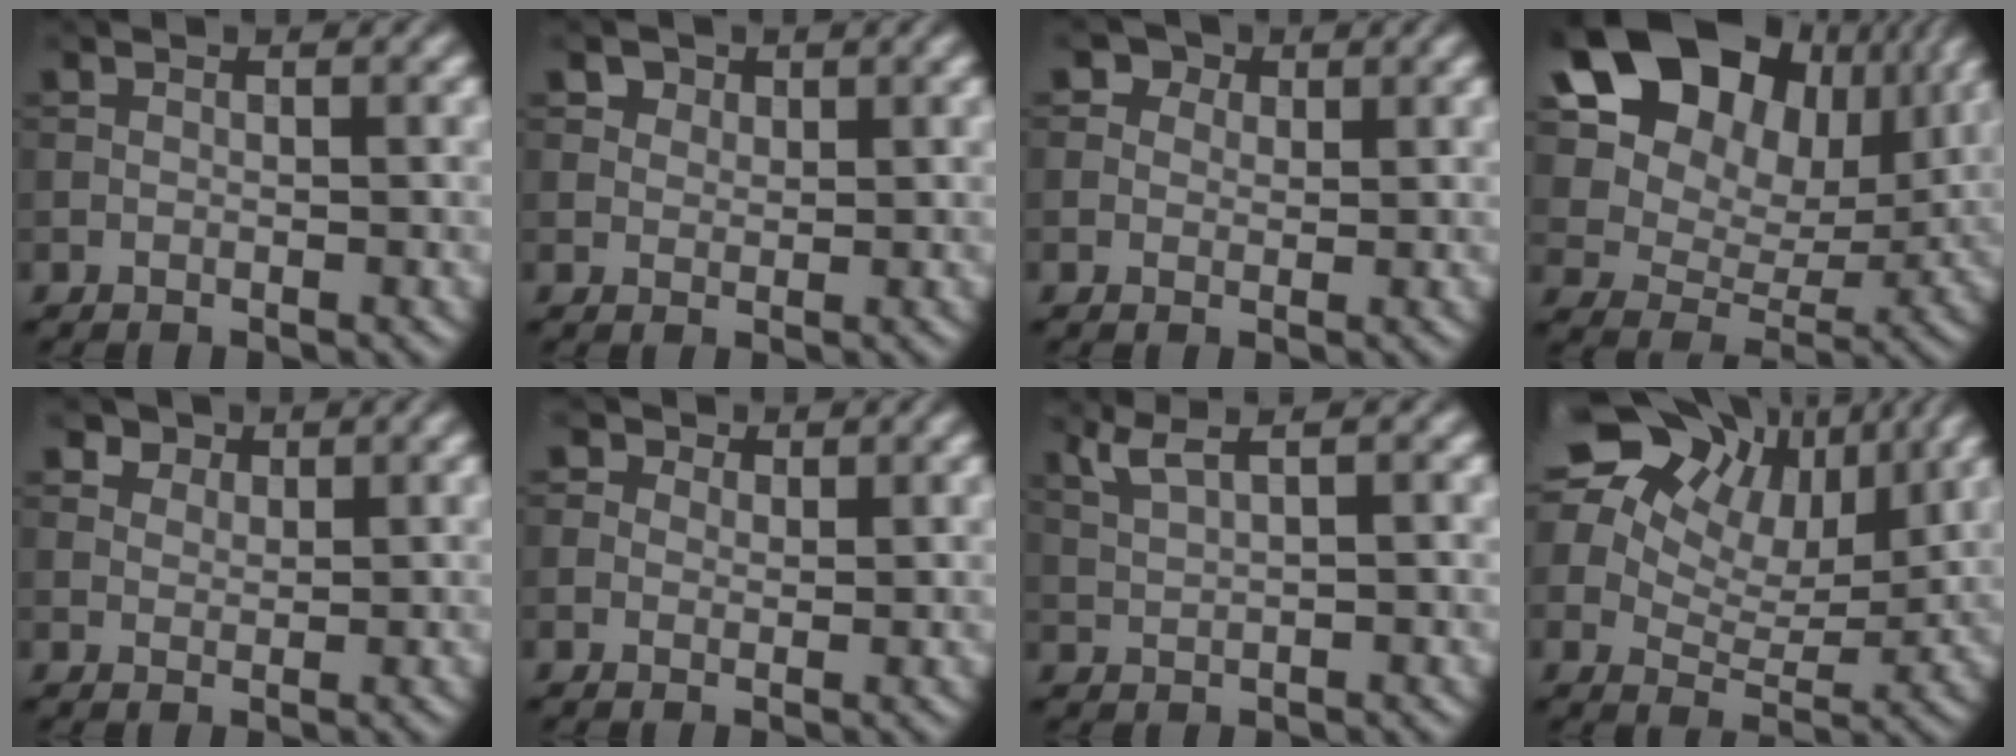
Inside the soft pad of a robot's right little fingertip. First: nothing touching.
{"total": 2.8, "force": [1.9, 1.8, 1.1], "torque": [-0.028, -0.007, 0.036]}
{"total": 2.9, "force": [1.7, 2.1, 1.1], "torque": [-0.024, -0.003, 0.014]}
{"total": 19.1, "force": [8.8, 13.8, 9.8], "torque": [-0.222, 0.057, 0.161]}
{"total": 3.3, "force": [2.5, 1.9, 1.2], "torque": [-0.033, -0.010, 0.050]}
{"total": 2.3, "force": [1.5, 1.7, 0.7], "torque": [-0.018, -0.004, 0.012]}
{"total": 2.8, "force": [1.8, 0.6, 2.0], "torque": [-0.044, 0.009, 0.037]}
{"total": 18.0, "force": [9.5, 11.5, 10.0], "torque": [-0.204, 0.049, 0.161]}